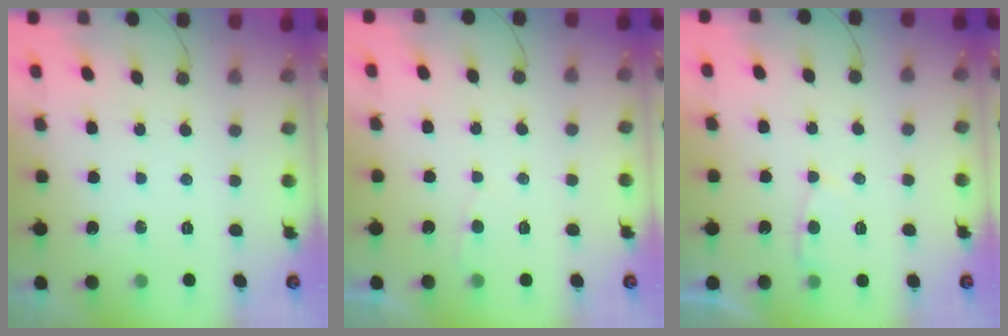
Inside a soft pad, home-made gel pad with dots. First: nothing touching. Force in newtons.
{"total": 2.0, "press": 2.0, "slide": 0.2}
{"total": 3.7, "press": 3.6, "slide": 0.5}